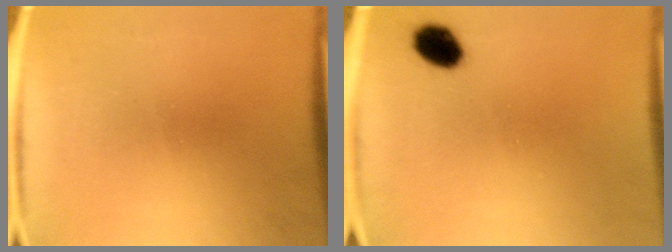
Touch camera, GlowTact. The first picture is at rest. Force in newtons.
{"total": 5.5}